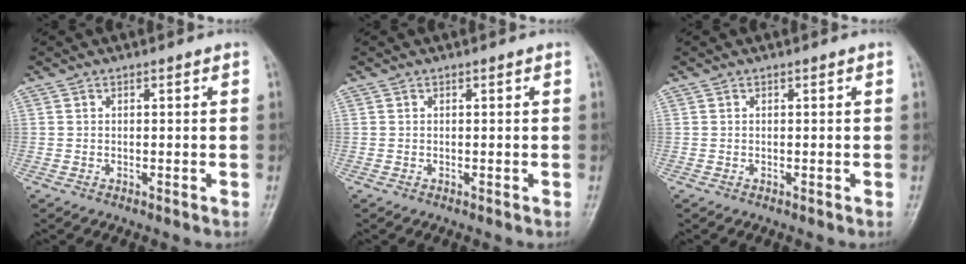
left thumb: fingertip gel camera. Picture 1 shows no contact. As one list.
[{"total": 0.0}, {"total": 0.0}]